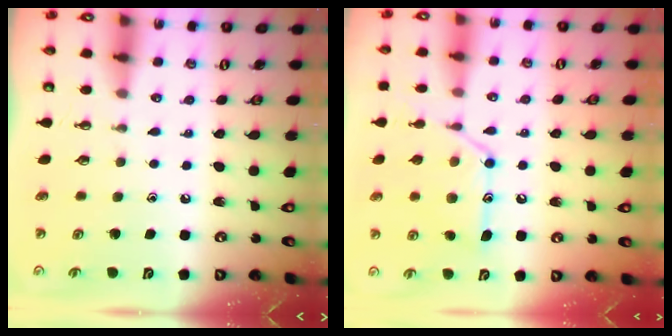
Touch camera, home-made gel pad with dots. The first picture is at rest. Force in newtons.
{"total": 14.4, "press": 14.3, "slide": 1.1}